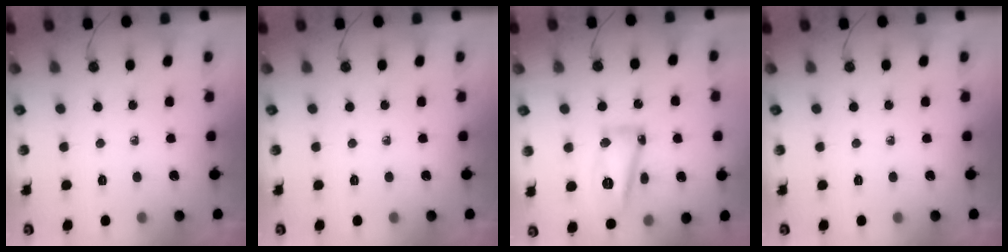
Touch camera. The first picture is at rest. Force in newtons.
{"total": 0.0}
{"total": 20.4, "press": 16.7, "slide": 11.6}
{"total": 0.0}